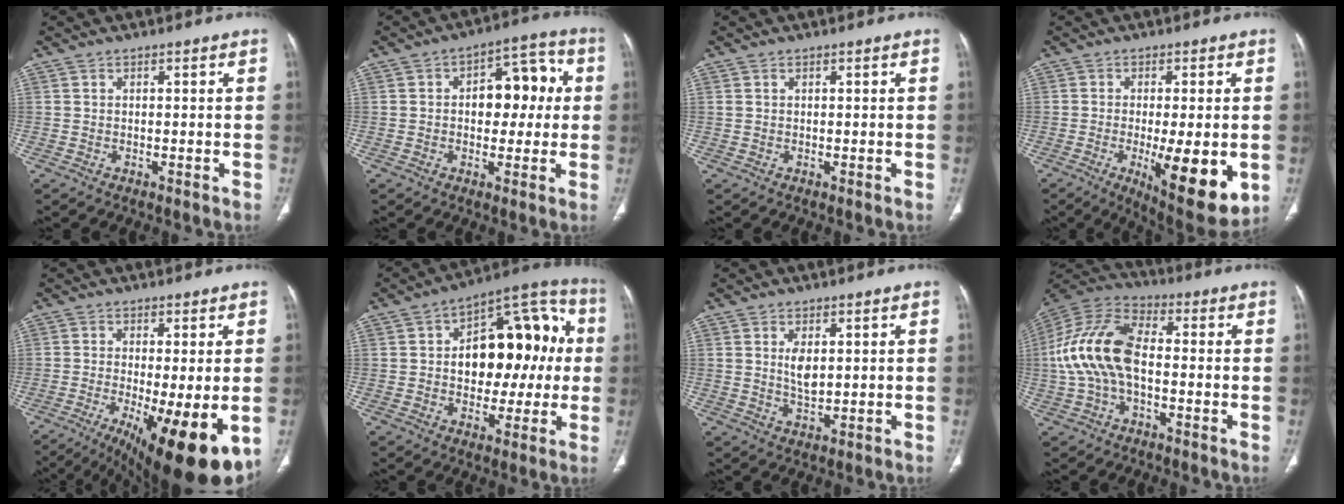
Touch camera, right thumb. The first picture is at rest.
{"total": 11.1, "force": [1.1, 6.9, 8.6], "torque": [-0.076, 0.032, 0.013]}
{"total": 0.7, "force": [0.4, 0.4, 0.4], "torque": [-0.009, 0.006, 0.009]}
{"total": 14.4, "force": [-3.5, 4.3, 13.3], "torque": [-0.186, -0.027, -0.040]}
{"total": 17.0, "force": [-5.9, 4.5, 15.3], "torque": [-0.201, -0.029, -0.076]}
{"total": 20.3, "force": [1.5, 12.2, 16.2], "torque": [-0.172, 0.038, 0.024]}
{"total": 4.3, "force": [1.1, 2.1, 3.6], "torque": [-0.061, -0.013, 0.027]}
{"total": 16.0, "force": [-0.9, 9.1, 13.2], "torque": [-0.277, 0.037, -0.023]}